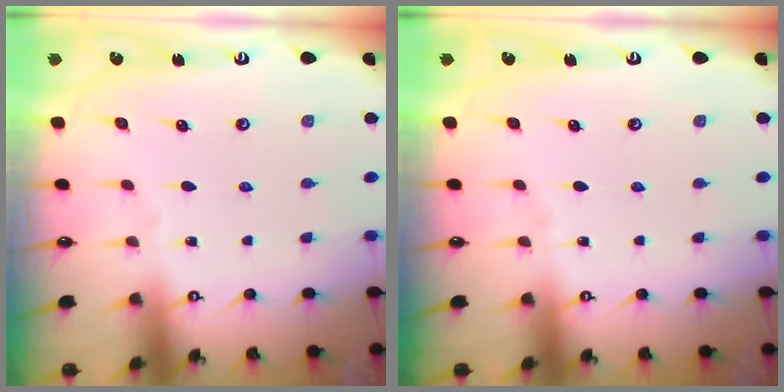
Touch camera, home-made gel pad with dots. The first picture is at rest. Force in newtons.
{"total": 0.0}